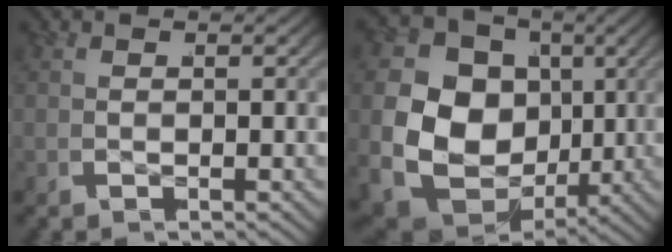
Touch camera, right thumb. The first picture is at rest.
{"total": 19.3, "force": [0.3, 15.2, 11.9], "torque": [-0.268, -0.053, 0.014]}